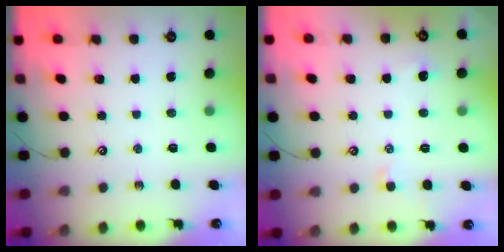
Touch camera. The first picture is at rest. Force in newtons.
{"total": 1.0, "press": 0.9, "slide": 0.4}